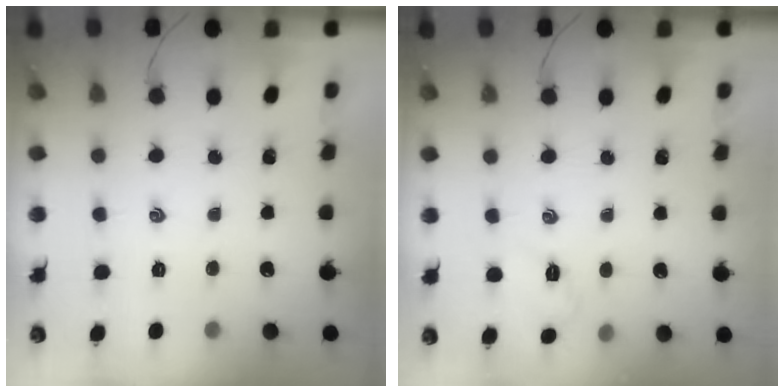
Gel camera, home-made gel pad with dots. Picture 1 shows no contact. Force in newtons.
{"total": 6.0, "press": 5.8, "slide": 1.6}